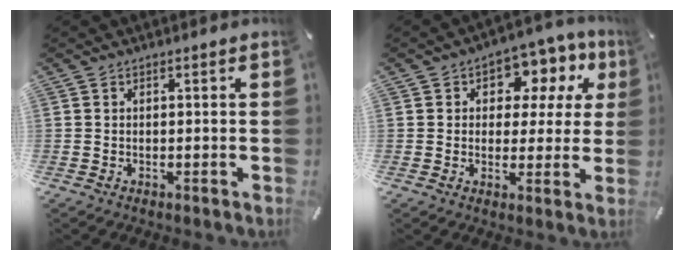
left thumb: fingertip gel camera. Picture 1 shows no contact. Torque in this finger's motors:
{"motor_torque": [1.91, 2.22, 1.17, -0.98, 0.32]}